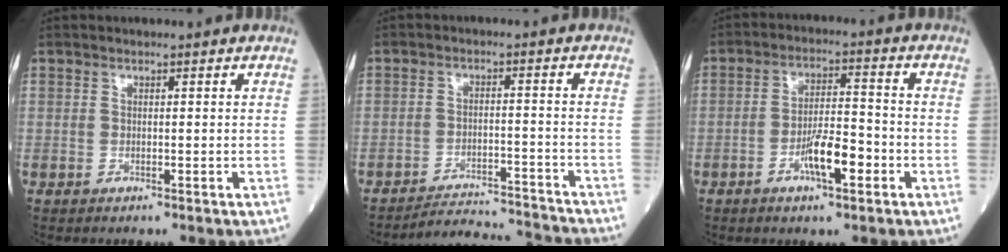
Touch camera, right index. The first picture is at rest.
{"total": 10.0, "force": [-9.9, -0.9, 0.1], "torque": [-0.004, 0.008, -0.149]}
{"total": 6.9, "force": [-3.0, 1.5, 6.0], "torque": [-0.113, 0.005, -0.052]}